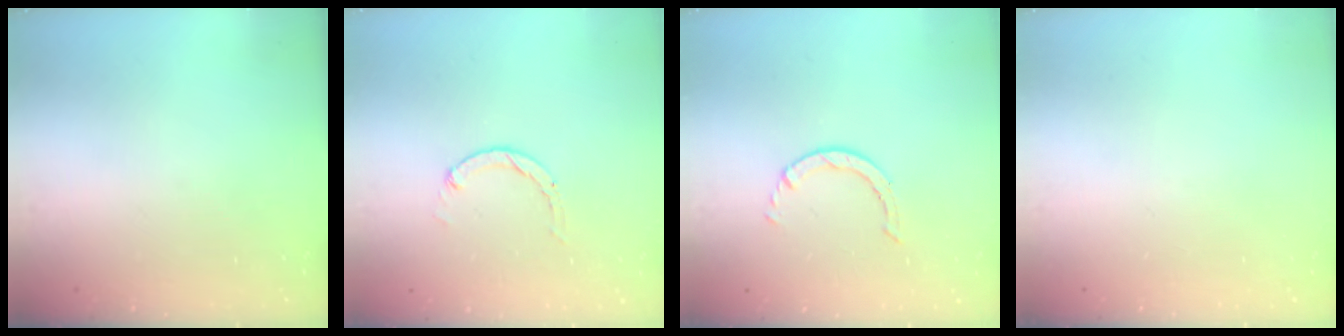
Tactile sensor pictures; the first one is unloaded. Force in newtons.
{"total": 0.0}
{"total": 0.6, "press": 0.6, "slide": 0.1}
{"total": 0.0}